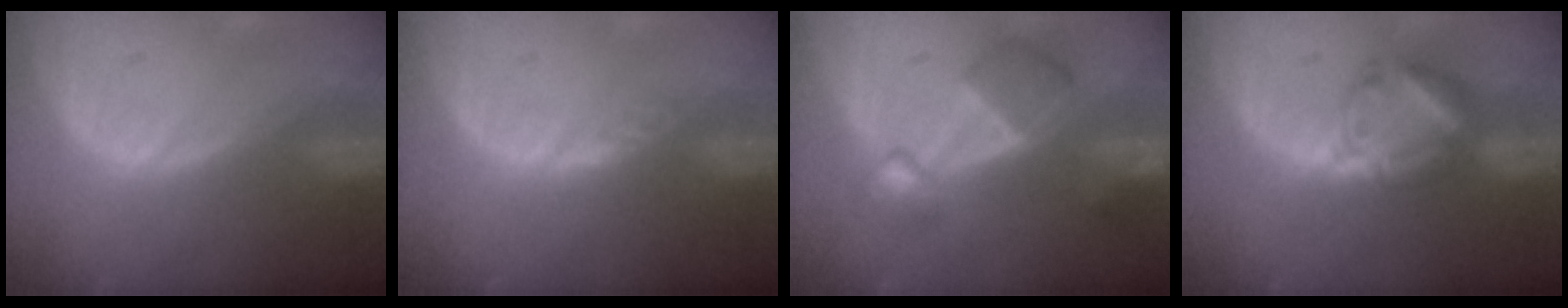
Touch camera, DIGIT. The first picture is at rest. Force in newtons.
{"total": 1.4, "press": 1.1, "slide": 0.8}
{"total": 6.8, "press": 6.6, "slide": 1.2}
{"total": 5.8, "press": 5.8, "slide": 0.2}